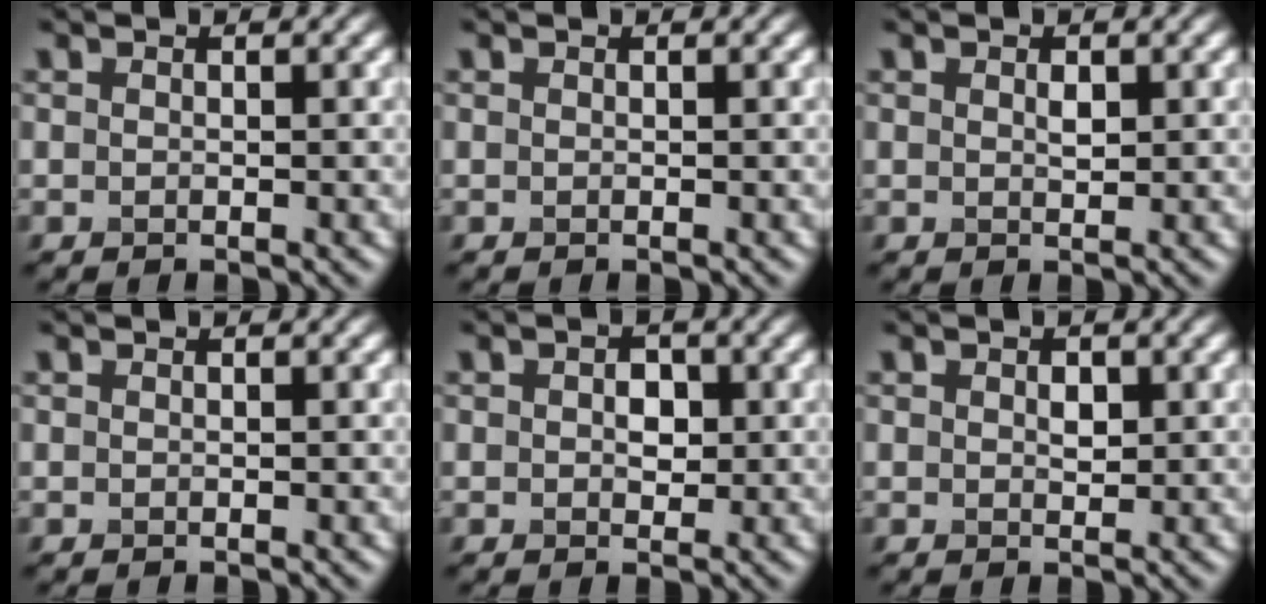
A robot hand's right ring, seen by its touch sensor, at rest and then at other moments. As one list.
[{"total": 0.0}, {"total": 0.9, "force": [0.3, 0.5, 0.7], "torque": [-0.014, 0.000, 0.006]}, {"total": 0.0}, {"total": 2.0, "force": [0.2, 1.4, 1.4], "torque": [-0.021, 0.000, 0.000]}, {"total": 1.2, "force": [0.3, 0.7, 0.9], "torque": [-0.012, 0.000, 0.004]}]